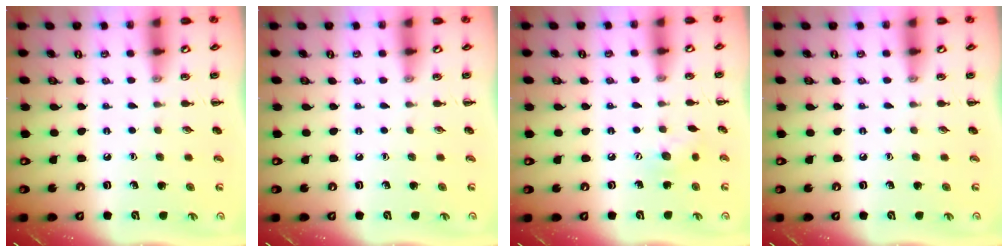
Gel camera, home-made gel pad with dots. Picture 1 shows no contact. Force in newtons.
{"total": 0.0}
{"total": 5.6, "press": 5.5, "slide": 1.0}
{"total": 0.0}